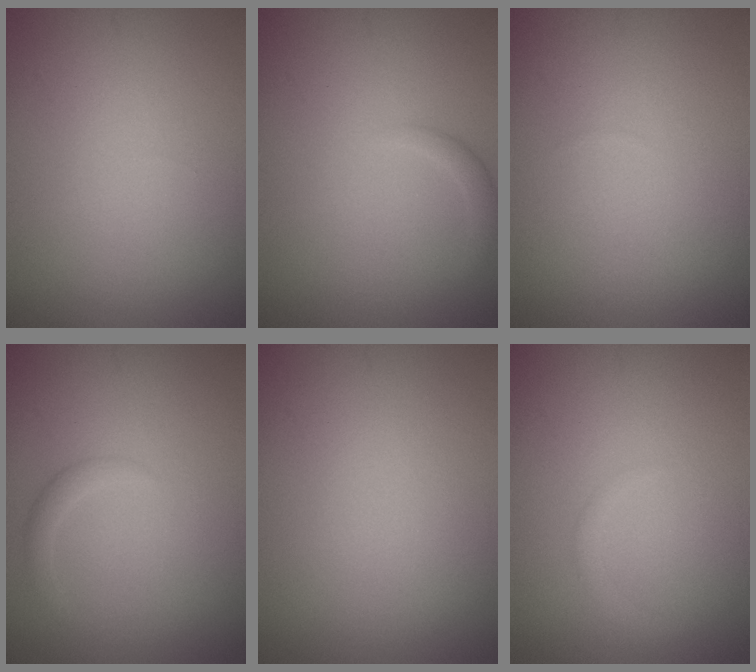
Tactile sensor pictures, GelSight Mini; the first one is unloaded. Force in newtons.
{"total": 1.0, "press": 0.9, "slide": 0.1}
{"total": 0.0}
{"total": 1.2, "press": 1.1, "slide": 0.1}
{"total": 0.0}
{"total": 1.0, "press": 1.0, "slide": 0.1}